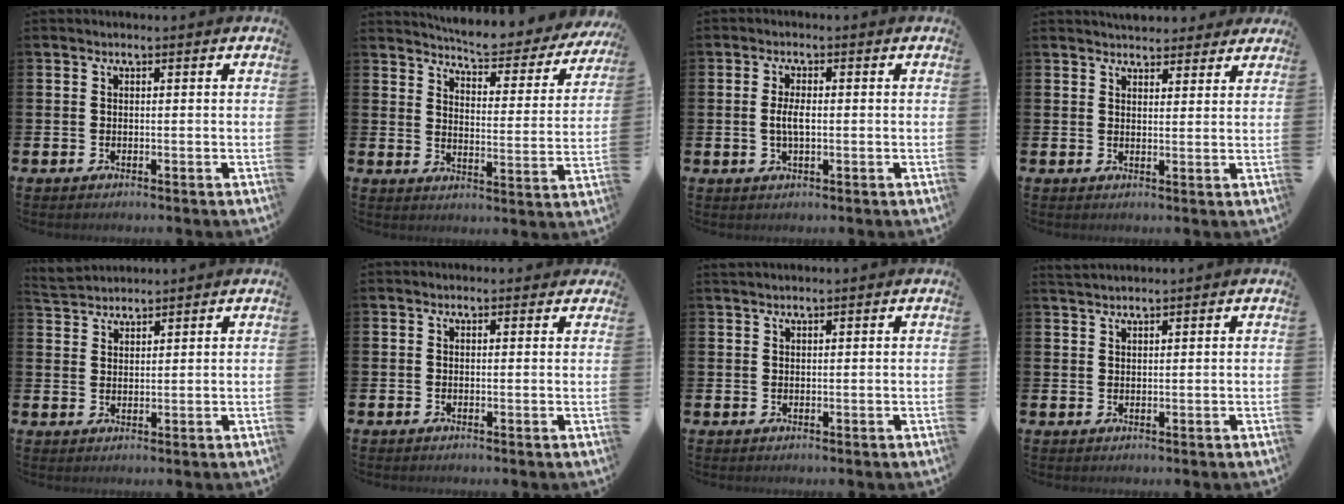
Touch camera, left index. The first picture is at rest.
{"total": 5.9, "force": [5.7, 0.5, 1.5], "torque": [-0.047, -0.048, 0.094]}
{"total": 3.0, "force": [0.0, 1.2, 2.8], "torque": [-0.052, 0.003, -0.003]}
{"total": 4.3, "force": [4.1, 1.3, 0.1], "torque": [0.003, -0.021, 0.074]}
{"total": 3.2, "force": [3.1, 0.6, -0.2], "torque": [-0.004, -0.011, 0.059]}
{"total": 0.7, "force": [0.5, 0.4, 0.1], "torque": [0.011, 0.001, 0.006]}
{"total": 1.1, "force": [1.1, 0.1, 0.3], "torque": [-0.006, 0.001, 0.019]}
{"total": 1.7, "force": [1.7, 0.1, 0.2], "torque": [-0.007, -0.002, 0.031]}